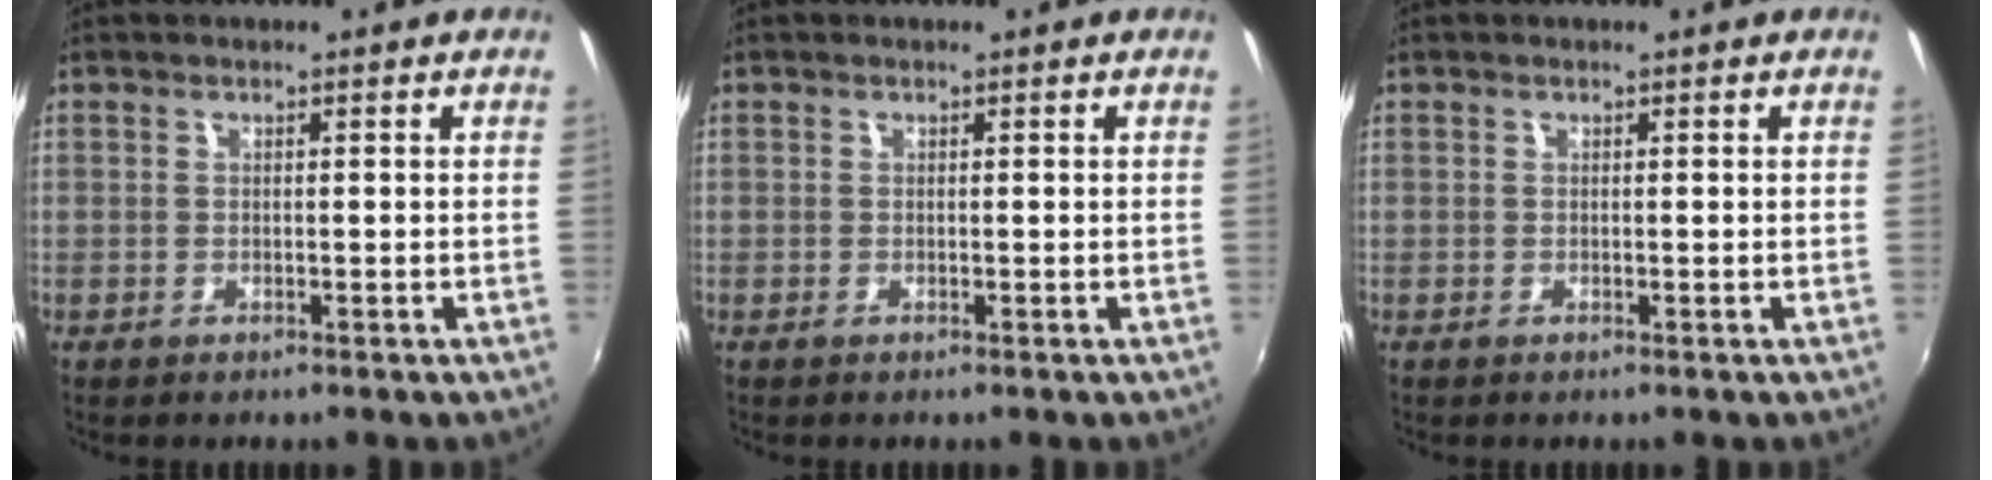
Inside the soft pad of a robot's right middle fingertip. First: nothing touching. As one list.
[{"total": 0.0}, {"total": 0.0}]